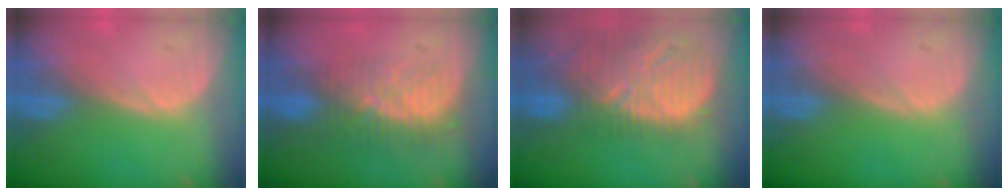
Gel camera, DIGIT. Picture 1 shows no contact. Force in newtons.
{"total": 8.5, "press": 7.6, "slide": 3.9}
{"total": 13.3, "press": 11.4, "slide": 6.8}
{"total": 0.0}